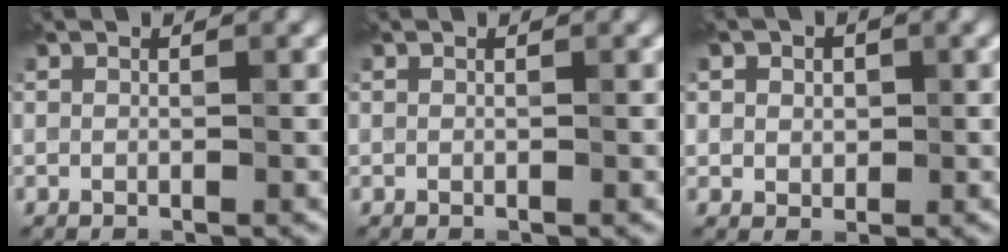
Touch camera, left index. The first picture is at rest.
{"total": 0.0}
{"total": 2.0, "force": [0.8, 1.7, 0.7], "torque": [-0.004, 0.008, 0.005]}